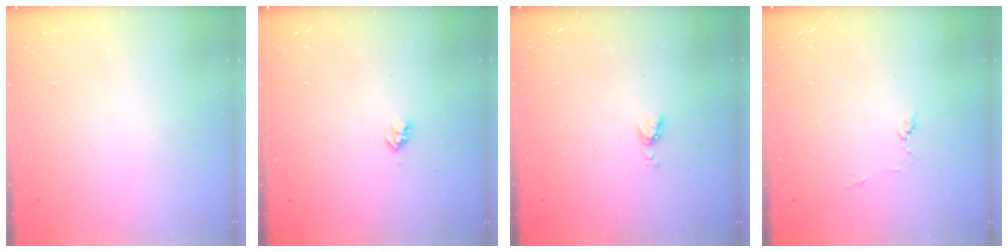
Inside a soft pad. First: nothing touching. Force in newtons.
{"total": 3.0, "press": 2.9, "slide": 0.4}
{"total": 3.7, "press": 3.7, "slide": 0.5}
{"total": 2.6, "press": 2.6, "slide": 0.3}